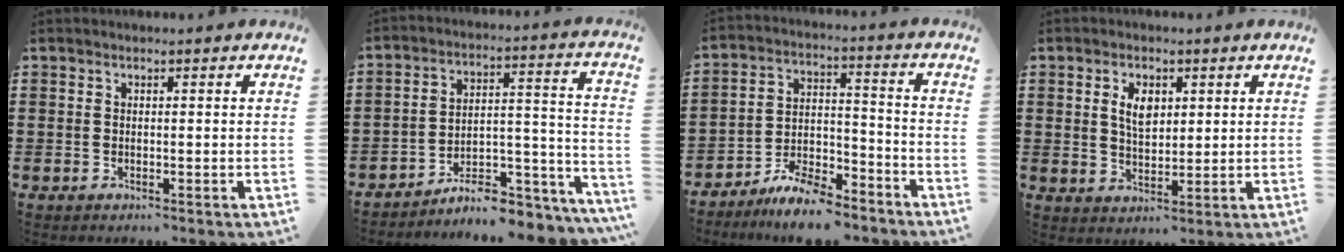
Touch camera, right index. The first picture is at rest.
{"total": 7.2, "force": [-6.3, 1.9, 3.0], "torque": [-0.039, 0.009, -0.118]}
{"total": 8.4, "force": [-7.9, 1.5, 2.5], "torque": [-0.041, 0.023, -0.149]}
{"total": 4.4, "force": [1.4, 2.4, 3.4], "torque": [-0.066, 0.006, 0.022]}